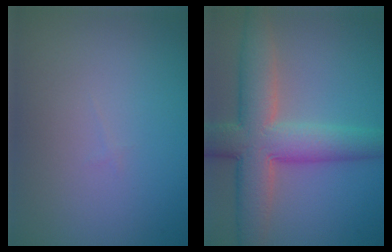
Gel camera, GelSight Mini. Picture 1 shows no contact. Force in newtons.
{"total": 8.5, "press": 8.5, "slide": 0.4}